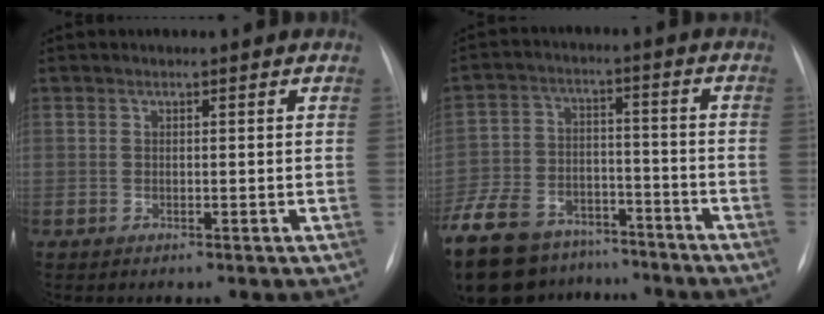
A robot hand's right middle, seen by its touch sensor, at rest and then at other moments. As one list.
[{"total": 22.6, "force": [-17.0, 11.5, 9.6], "torque": [-0.268, -0.017, -0.269]}]